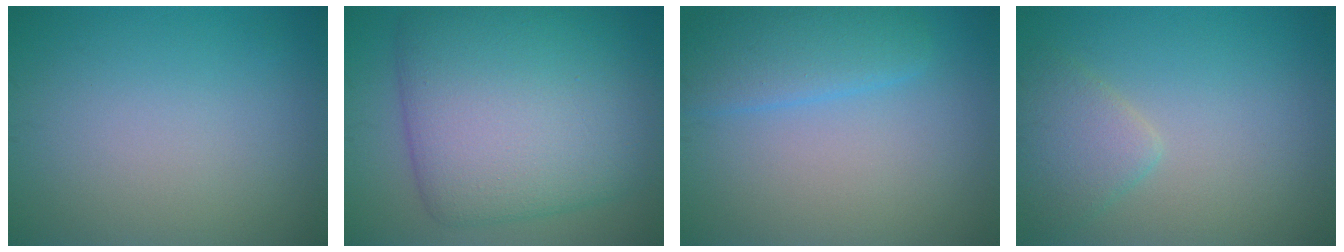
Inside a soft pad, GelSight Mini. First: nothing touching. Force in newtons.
{"total": 12.5, "press": 12.5, "slide": 0.3}
{"total": 5.2, "press": 5.2, "slide": 0.3}
{"total": 2.6, "press": 2.6, "slide": 0.2}